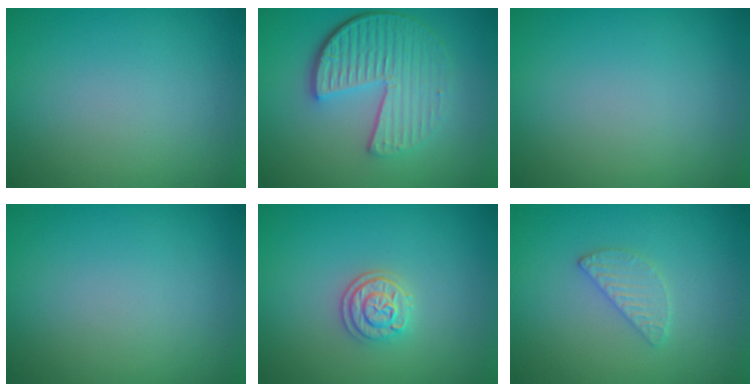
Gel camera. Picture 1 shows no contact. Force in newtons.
{"total": 6.1, "press": 4.4, "slide": 4.2}
{"total": 0.0}
{"total": 0.0}
{"total": 2.4, "press": 2.1, "slide": 1.1}
{"total": 1.9, "press": 1.8, "slide": 0.2}